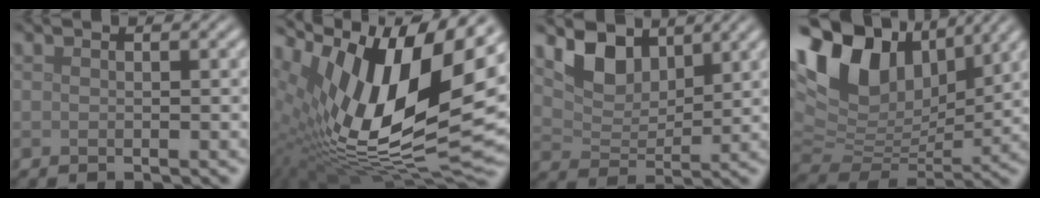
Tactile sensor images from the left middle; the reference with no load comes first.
{"total": 17.5, "force": [5.2, 7.8, 14.8], "torque": [-0.285, 0.001, 0.083]}
{"total": 4.4, "force": [3.2, 2.4, 2.0], "torque": [-0.046, -0.007, 0.052]}
{"total": 12.1, "force": [5.7, 7.3, 7.8], "torque": [-0.157, 0.020, 0.100]}